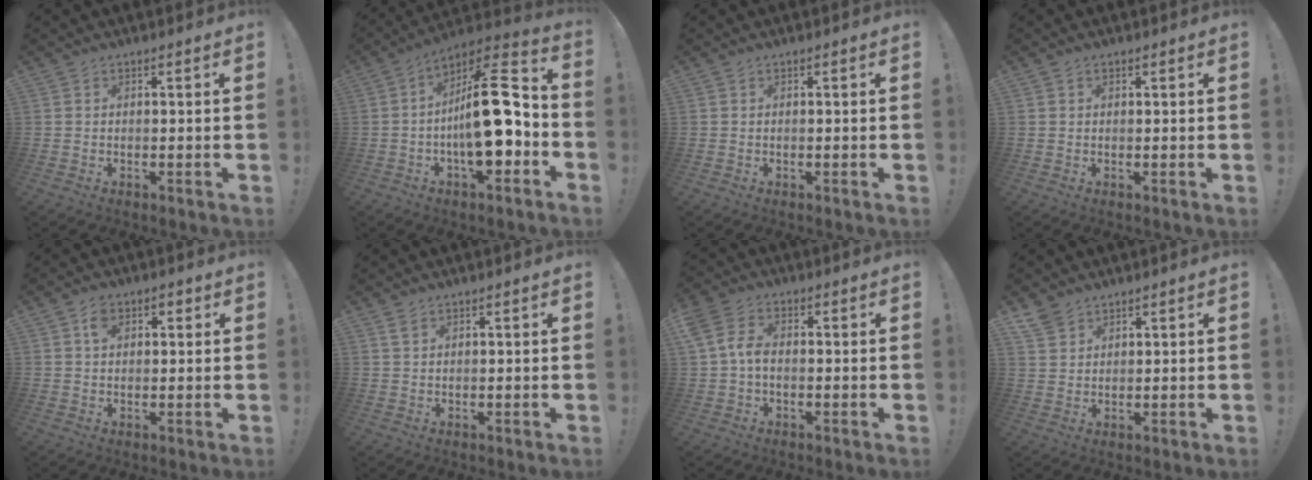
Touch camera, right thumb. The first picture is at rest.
{"total": 21.9, "force": [-3.0, 8.4, 20.0], "torque": [-0.305, 0.023, -0.046]}
{"total": 0.0}
{"total": 0.6, "force": [0.3, 0.5, 0.2], "torque": [-0.001, -0.001, 0.006]}
{"total": 4.0, "force": [1.4, 3.0, 2.4], "torque": [-0.023, 0.000, 0.020]}
{"total": 2.0, "force": [1.2, 1.0, 1.2], "torque": [-0.022, 0.001, 0.023]}
{"total": 6.6, "force": [-0.2, 4.3, 5.0], "torque": [-0.112, 0.007, -0.003]}
{"total": 4.6, "force": [3.7, 2.4, 1.3], "torque": [-0.021, -0.021, 0.071]}